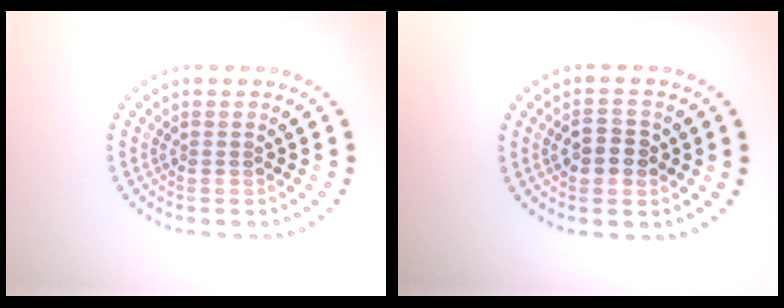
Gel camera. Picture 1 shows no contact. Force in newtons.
{"total": 2.8, "press": 2.7, "slide": 0.3}